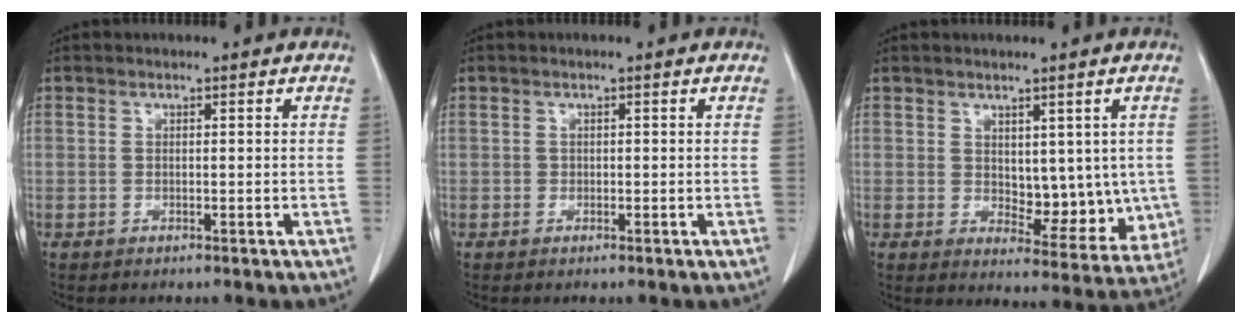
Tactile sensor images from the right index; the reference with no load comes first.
{"total": 0.0}
{"total": 8.5, "force": [0.7, 4.9, 6.9], "torque": [-0.067, -0.009, 0.022]}